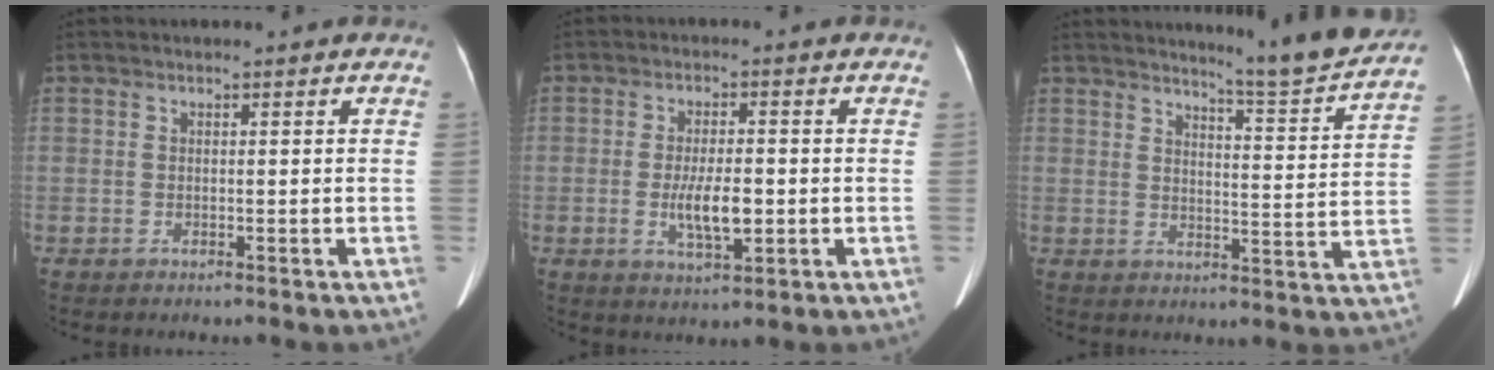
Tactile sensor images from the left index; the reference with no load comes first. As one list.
[{"total": 5.9, "force": [-1.1, 1.7, 5.6], "torque": [-0.107, -0.007, -0.016]}, {"total": 14.9, "force": [14.1, -1.3, 4.7], "torque": [-0.068, -0.071, 0.176]}]